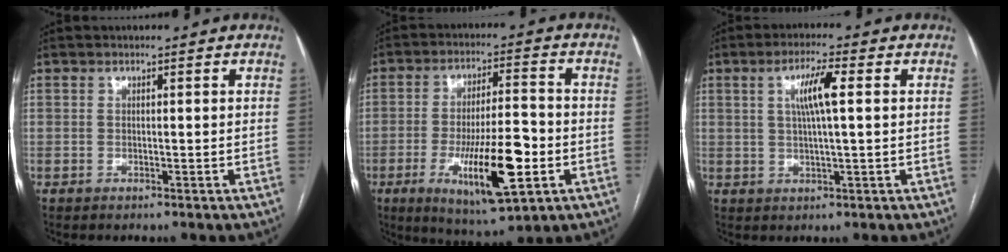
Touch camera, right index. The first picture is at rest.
{"total": 14.7, "force": [-4.6, 3.1, 13.6], "torque": [-0.236, -0.010, -0.067]}
{"total": 5.8, "force": [1.5, 0.5, 5.6], "torque": [-0.104, 0.007, 0.026]}